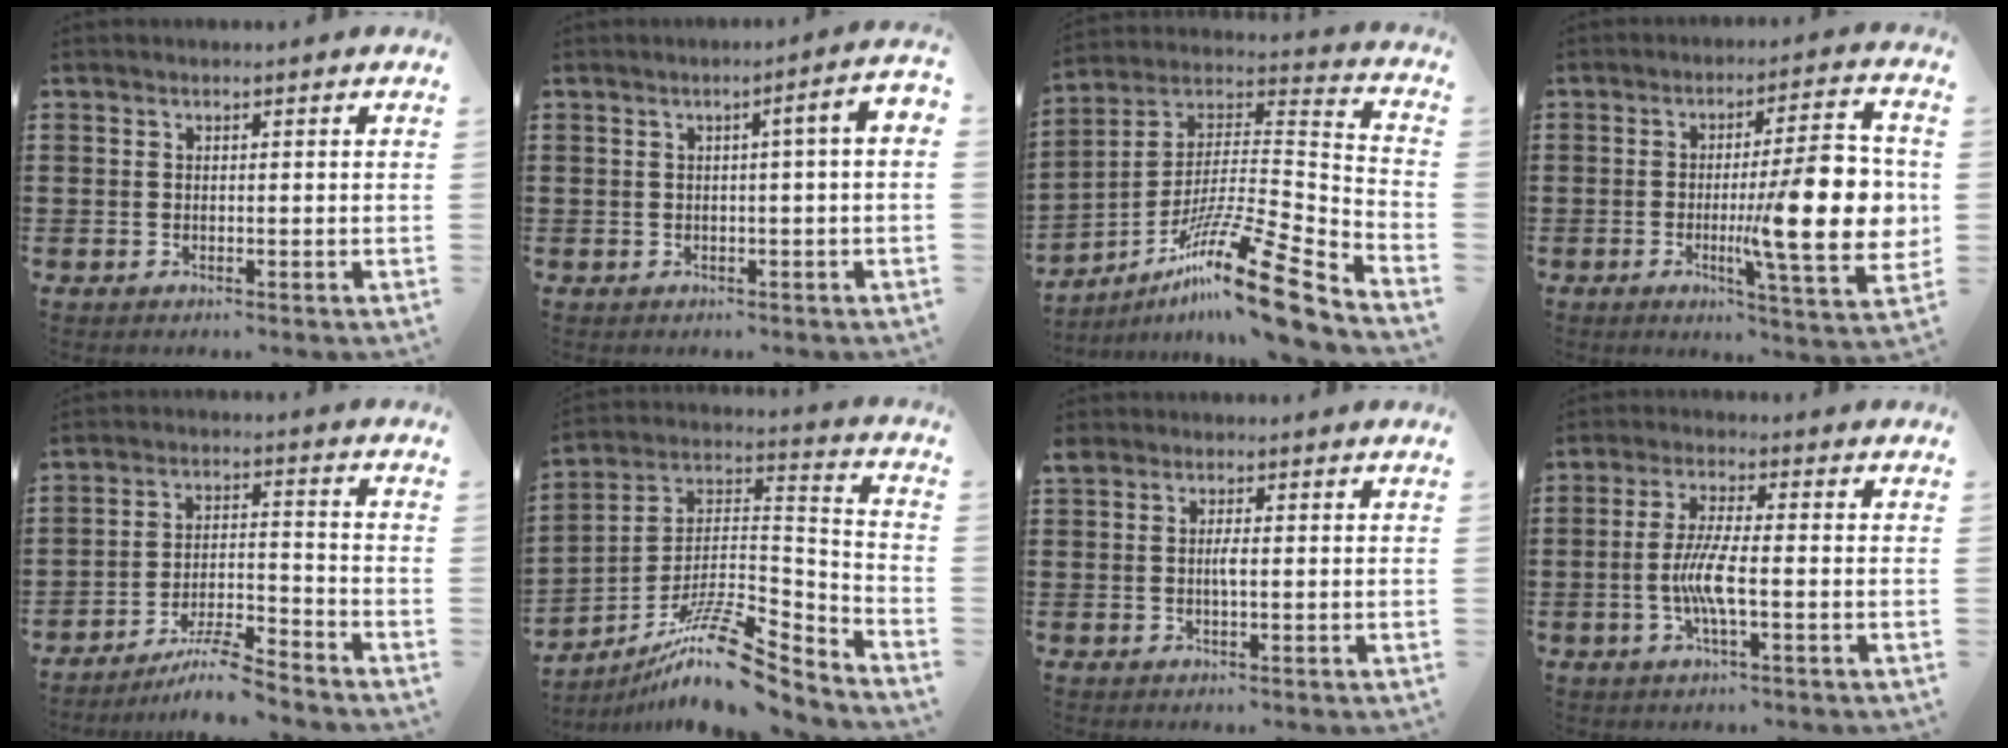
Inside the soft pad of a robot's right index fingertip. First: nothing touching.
{"total": 3.1, "force": [-0.4, 0.0, 3.1], "torque": [-0.052, -0.001, -0.011]}
{"total": 17.0, "force": [-11.4, 1.7, 12.5], "torque": [-0.205, 0.023, -0.203]}
{"total": 16.5, "force": [-0.4, 3.6, 16.1], "torque": [-0.235, -0.012, -0.004]}
{"total": 7.0, "force": [-6.2, 0.2, 3.1], "torque": [-0.055, 0.001, -0.117]}
{"total": 13.8, "force": [-10.2, 2.9, 9.0], "torque": [-0.159, 0.021, -0.185]}
{"total": 1.6, "force": [0.0, 0.5, 1.6], "torque": [-0.030, 0.002, -0.001]}
{"total": 6.0, "force": [-1.5, 0.9, 5.8], "torque": [-0.129, -0.011, -0.037]}